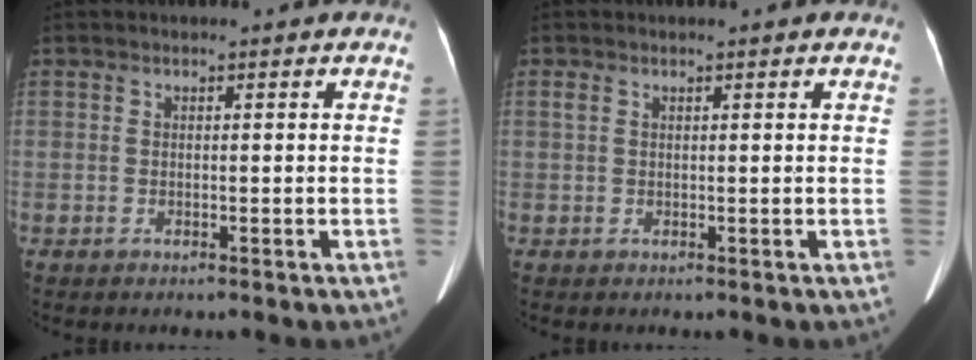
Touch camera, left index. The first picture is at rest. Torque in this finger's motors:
{"motor_torque": [0.18, -0.07, 0.10, 0.01]}